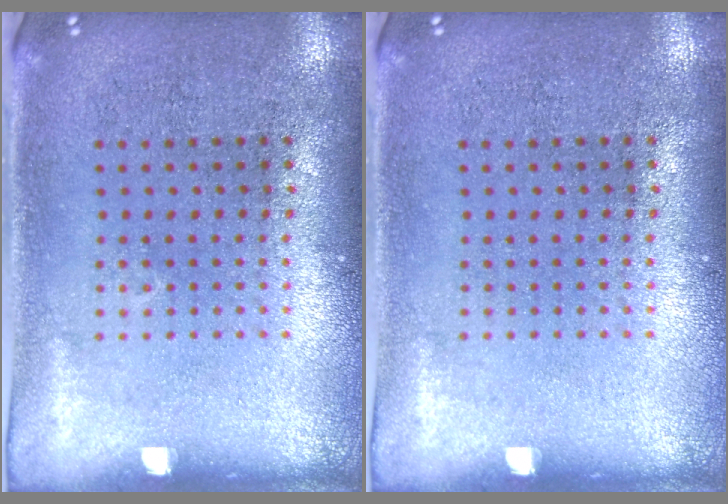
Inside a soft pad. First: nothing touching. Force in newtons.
{"total": 0.0}